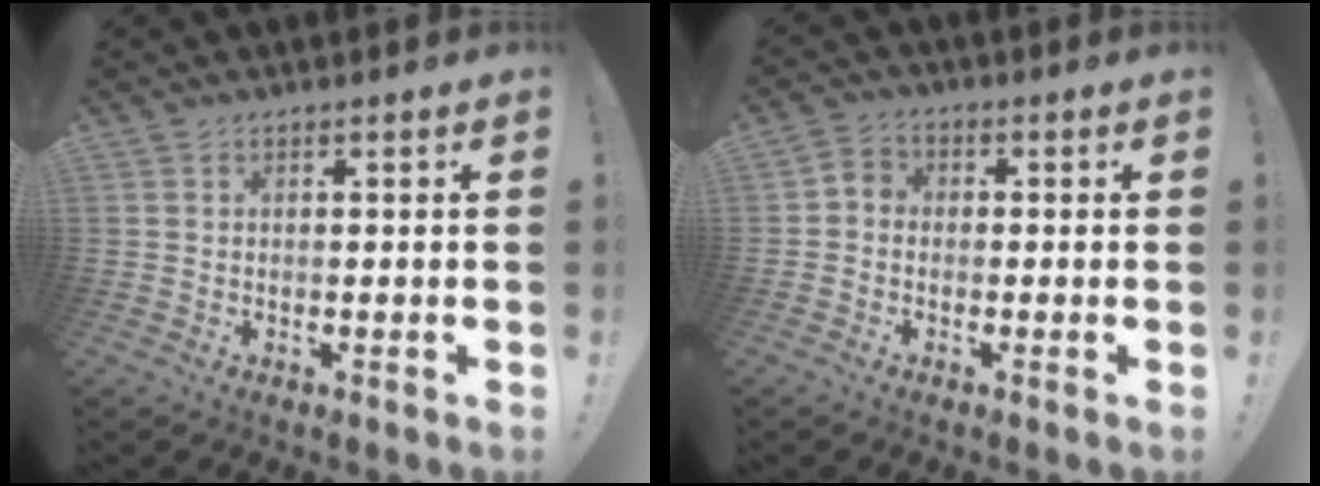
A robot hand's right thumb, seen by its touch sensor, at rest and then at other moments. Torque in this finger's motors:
{"motor_torque": [0.10, 0.01, 0.18, -0.11, 0.00]}